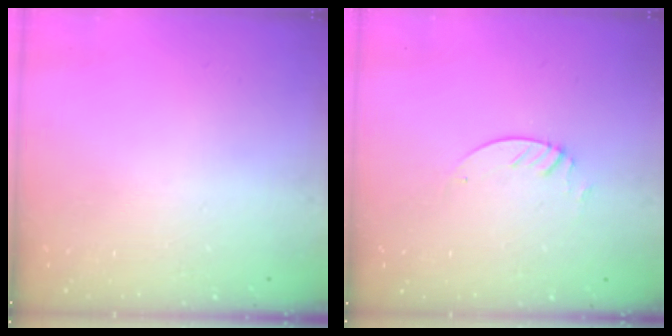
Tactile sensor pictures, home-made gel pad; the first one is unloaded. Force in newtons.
{"total": 2.3, "press": 2.3, "slide": 0.2}